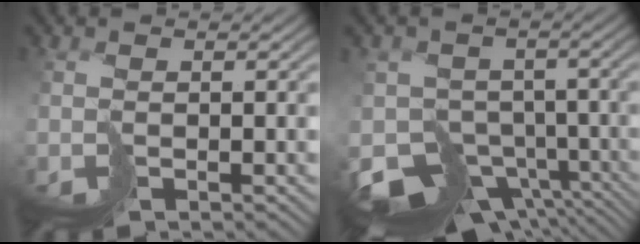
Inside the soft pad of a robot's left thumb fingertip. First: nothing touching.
{"total": 9.0, "force": [-5.0, 6.2, 4.3], "torque": [-0.095, -0.029, -0.077]}